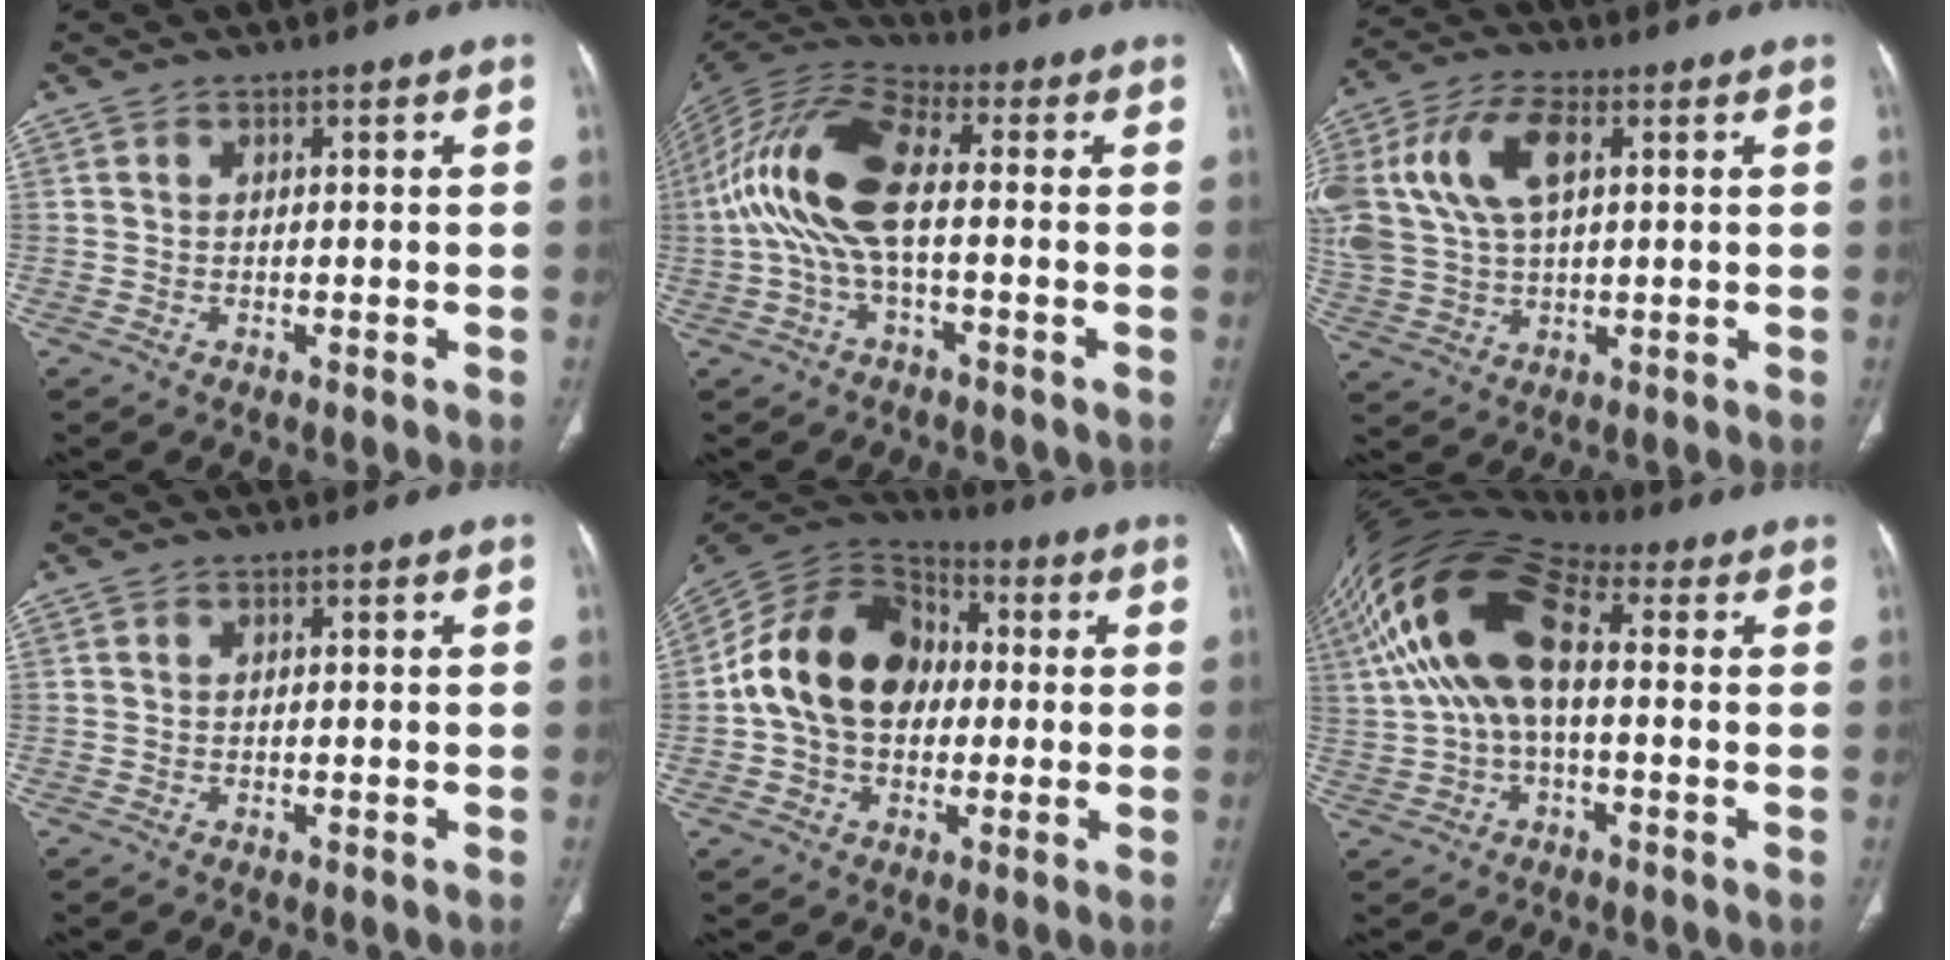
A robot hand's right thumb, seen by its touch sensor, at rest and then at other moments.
{"total": 15.0, "force": [-0.6, 6.2, 13.6], "torque": [-0.293, 0.038, -0.020]}
{"total": 16.8, "force": [4.7, 9.5, 13.0], "torque": [-0.289, 0.011, 0.089]}
{"total": 0.0}
{"total": 18.1, "force": [0.2, 13.4, 12.2], "torque": [-0.195, 0.033, -0.005]}
{"total": 17.5, "force": [2.8, 9.0, 14.8], "torque": [-0.298, 0.044, 0.042]}